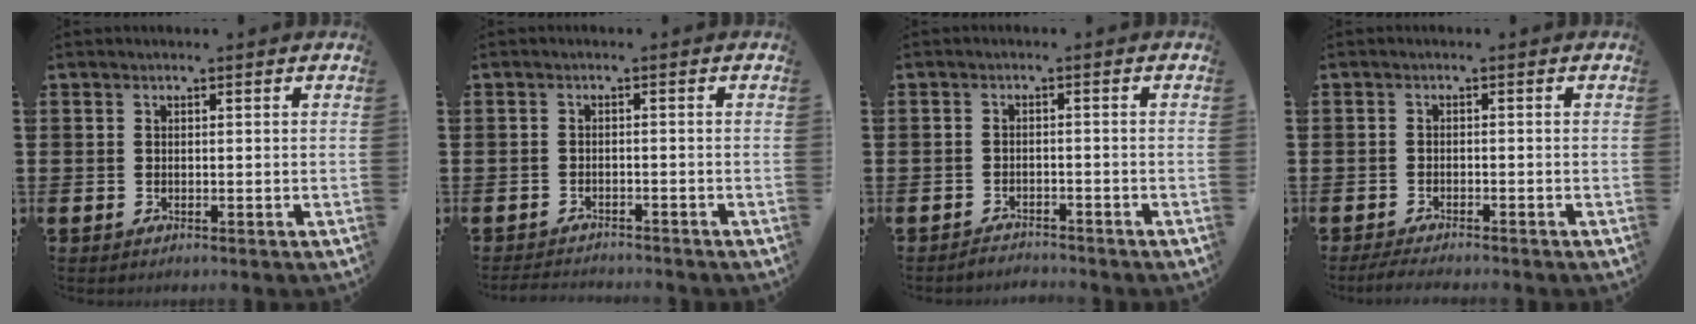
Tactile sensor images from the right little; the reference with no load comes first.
{"total": 1.6, "force": [-1.6, 0.0, -0.2], "torque": [-0.001, -0.001, -0.033]}
{"total": 1.7, "force": [-1.7, 0.0, -0.2], "torque": [-0.002, 0.006, -0.037]}
{"total": 1.6, "force": [-1.5, 0.1, 0.5], "torque": [-0.010, 0.000, -0.029]}